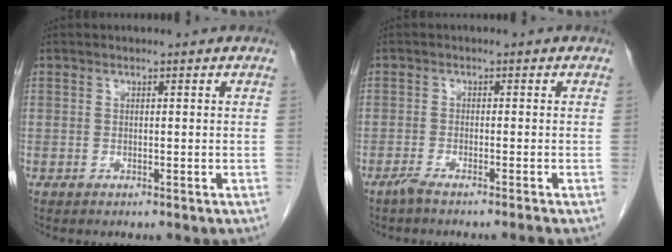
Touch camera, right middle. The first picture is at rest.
{"total": 2.8, "force": [-2.4, -0.6, 1.4], "torque": [-0.028, -0.002, -0.044]}